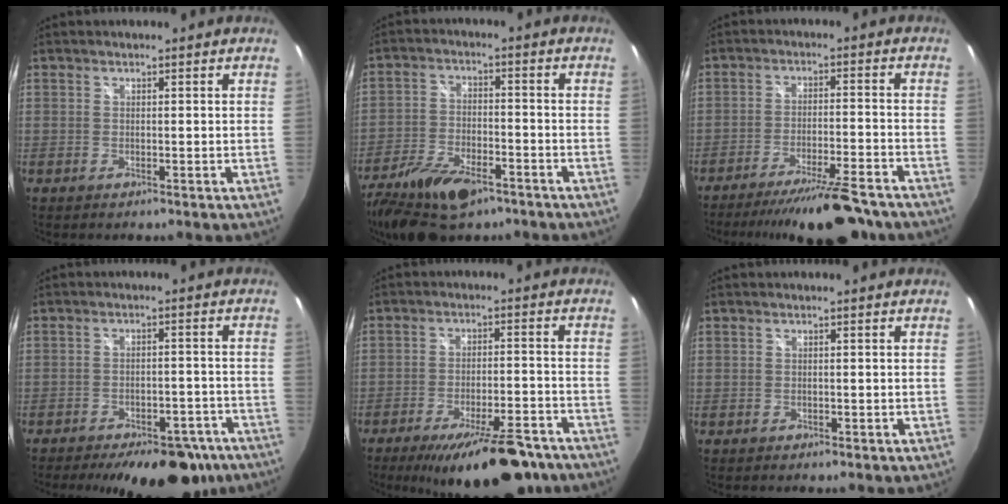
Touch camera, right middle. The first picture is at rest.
{"total": 14.5, "force": [-9.6, 6.6, 8.7], "torque": [-0.192, -0.024, -0.172]}
{"total": 14.5, "force": [-12.6, 1.5, 7.0], "torque": [-0.134, -0.020, -0.187]}
{"total": 18.5, "force": [-14.4, 7.9, 8.5], "torque": [-0.148, -0.001, -0.169]}
{"total": 18.0, "force": [-13.9, 5.2, 10.1], "torque": [-0.166, -0.025, -0.191]}
{"total": 0.6, "force": [-0.4, 0.4, 0.2], "torque": [-0.003, -0.003, -0.008]}